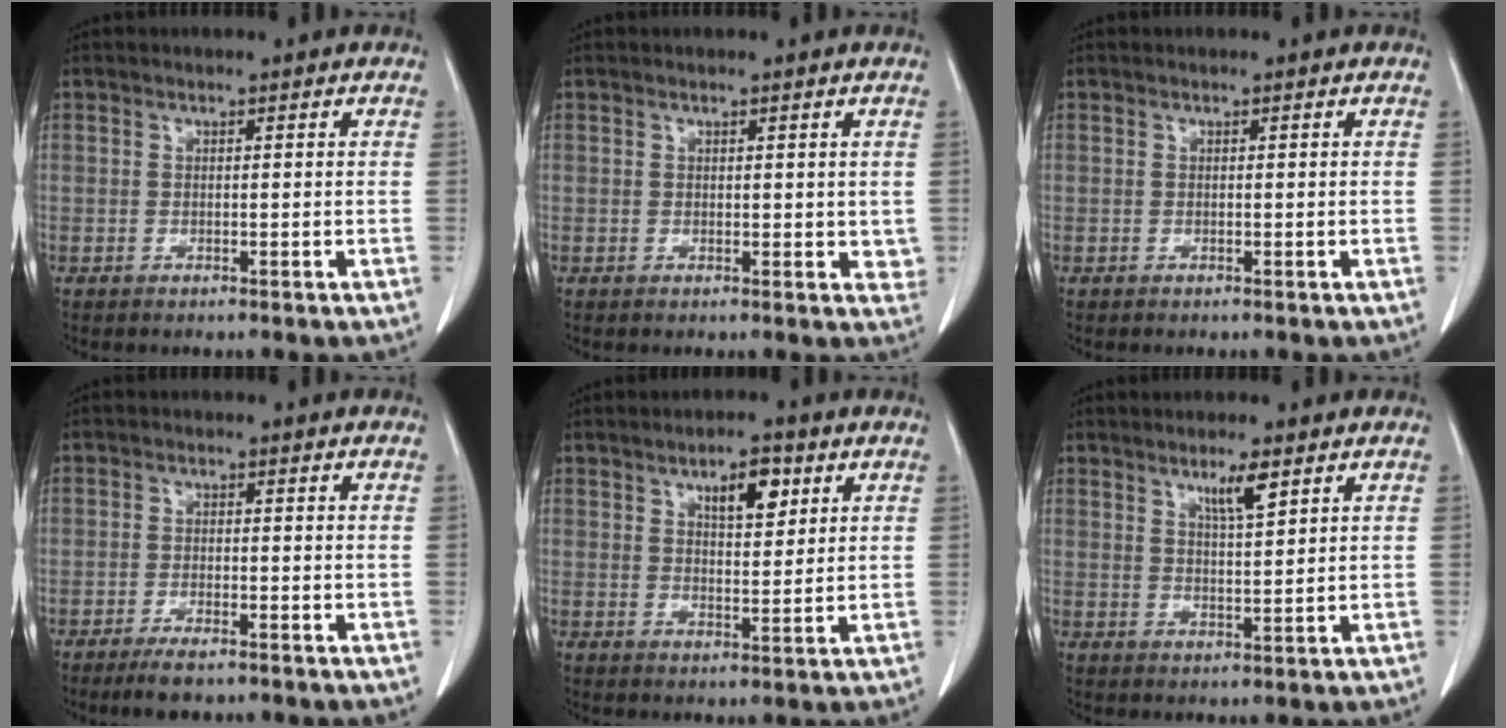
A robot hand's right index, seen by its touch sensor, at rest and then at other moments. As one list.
[{"total": 2.0, "force": [0.7, 1.4, 1.3], "torque": [-0.001, -0.004, 0.010]}, {"total": 0.0}, {"total": 3.5, "force": [-2.6, 0.8, 2.3], "torque": [-0.049, -0.004, -0.045]}, {"total": 5.8, "force": [2.9, 2.1, 4.6], "torque": [-0.073, 0.002, 0.047]}, {"total": 4.2, "force": [2.6, 0.4, 3.3], "torque": [-0.057, -0.004, 0.047]}]